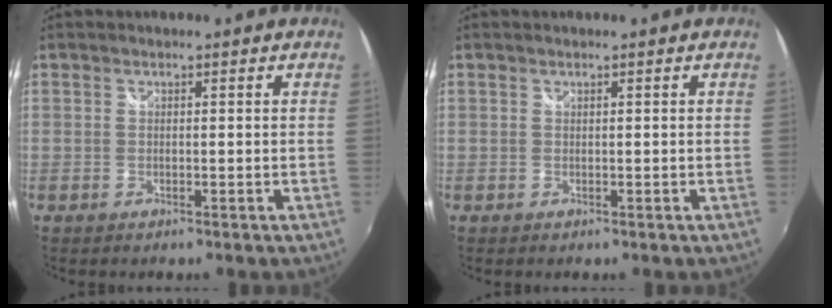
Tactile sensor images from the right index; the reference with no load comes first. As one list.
[{"total": 0.0}]